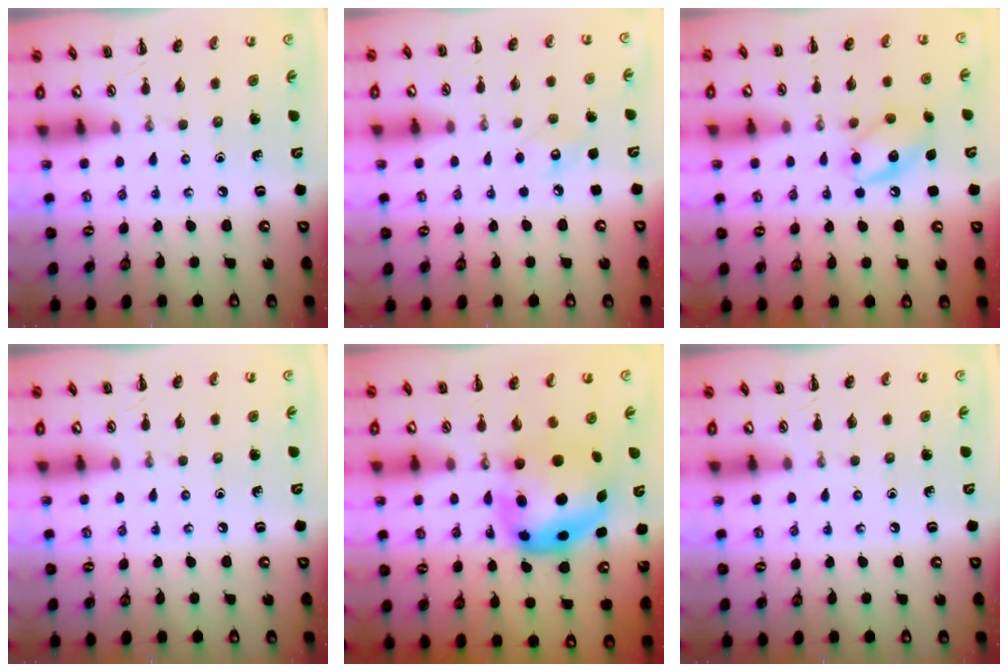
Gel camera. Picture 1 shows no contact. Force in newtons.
{"total": 5.7, "press": 5.6, "slide": 1.2}
{"total": 11.9, "press": 11.8, "slide": 1.0}
{"total": 0.0}
{"total": 7.9, "press": 7.7, "slide": 1.8}
{"total": 0.0}